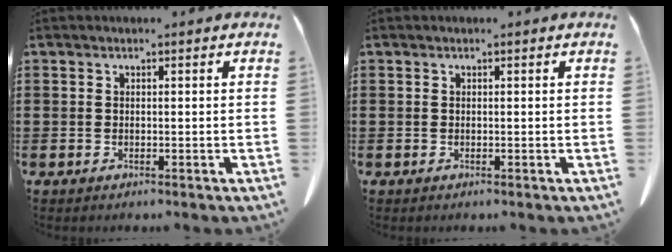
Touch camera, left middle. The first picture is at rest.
{"total": 0.0}